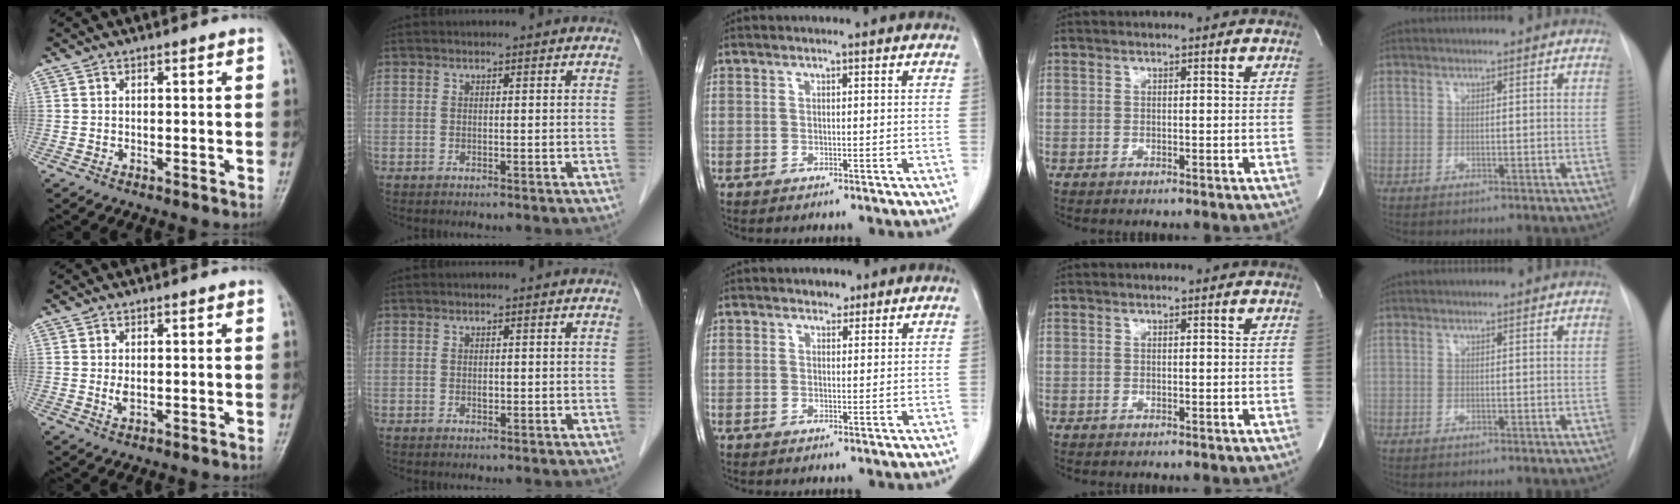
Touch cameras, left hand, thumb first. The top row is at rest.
{"thumb": {"total": 1.6, "force": [0.2, 0.8, 1.3], "torque": [-0.024, -0.005, 0.004]}, "index": {"total": 0.5, "force": [-0.1, 0.4, 0.4], "torque": [-0.006, 0.000, -0.003]}, "middle": {"total": 1.6, "force": [1.1, 1.0, 0.4], "torque": [-0.007, -0.001, 0.015]}}